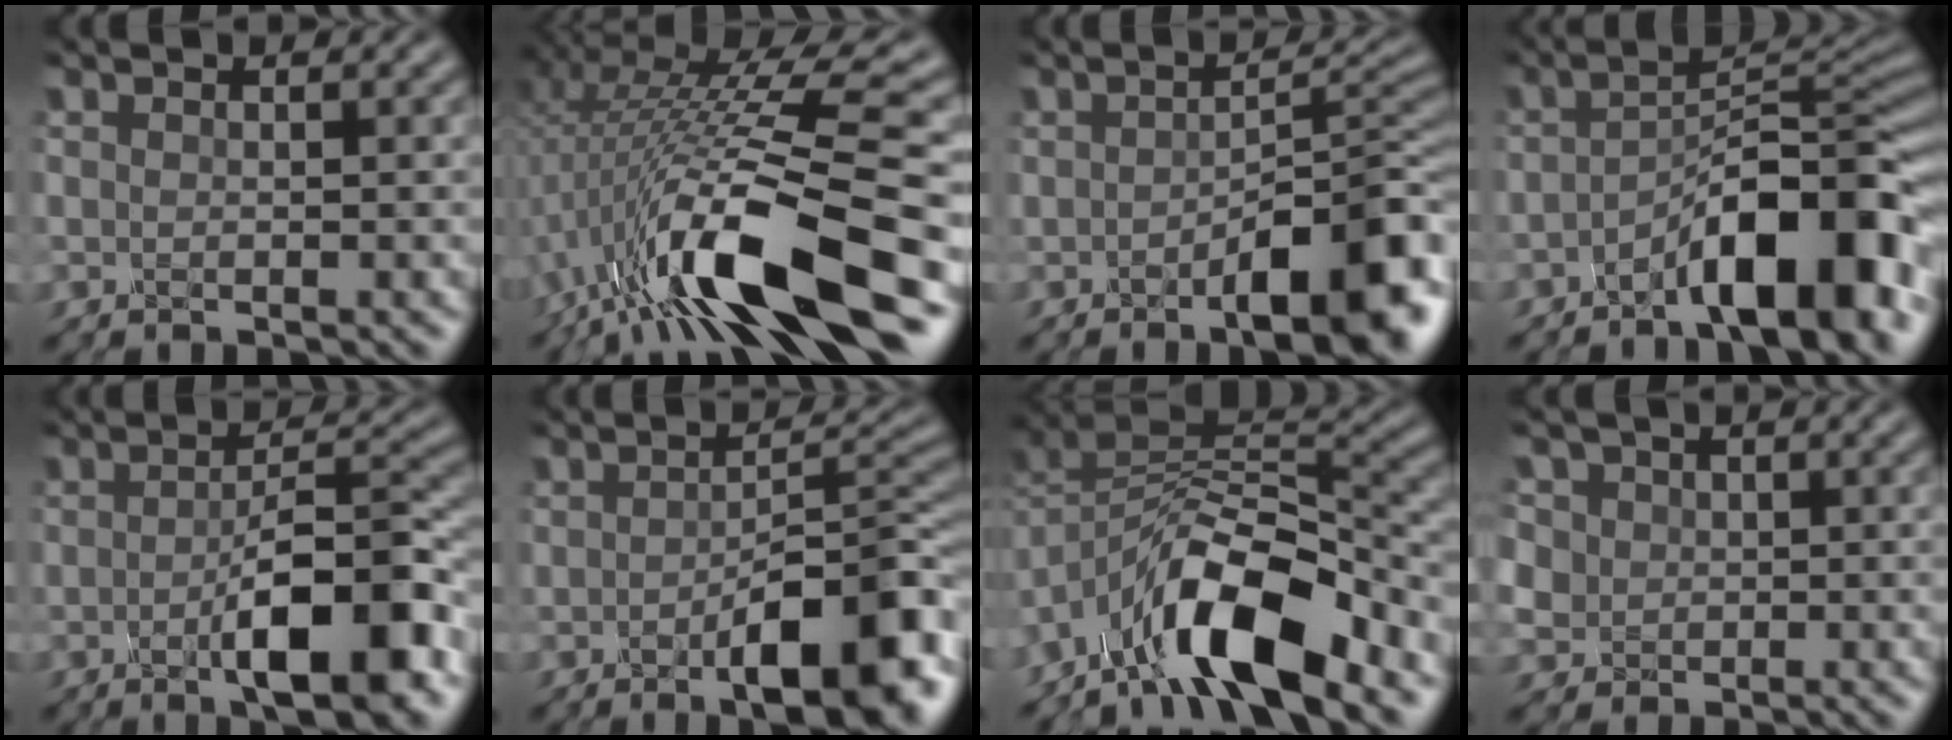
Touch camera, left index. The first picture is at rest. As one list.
[{"total": 11.7, "force": [-3.3, 2.8, 10.9], "torque": [-0.194, 0.005, -0.050]}, {"total": 7.2, "force": [-3.3, 2.2, 6.0], "torque": [-0.084, 0.004, -0.041]}, {"total": 8.7, "force": [-4.5, 2.3, 7.1], "torque": [-0.096, 0.018, -0.072]}, {"total": 8.2, "force": [-2.5, 1.9, 7.5], "torque": [-0.114, 0.004, -0.037]}, {"total": 8.8, "force": [-3.4, 2.7, 7.7], "torque": [-0.109, -0.002, -0.042]}, {"total": 10.2, "force": [-6.7, 3.7, 6.8], "torque": [-0.109, 0.006, -0.126]}, {"total": 4.7, "force": [1.6, 4.2, 1.3], "torque": [-0.055, 0.019, 0.029]}]